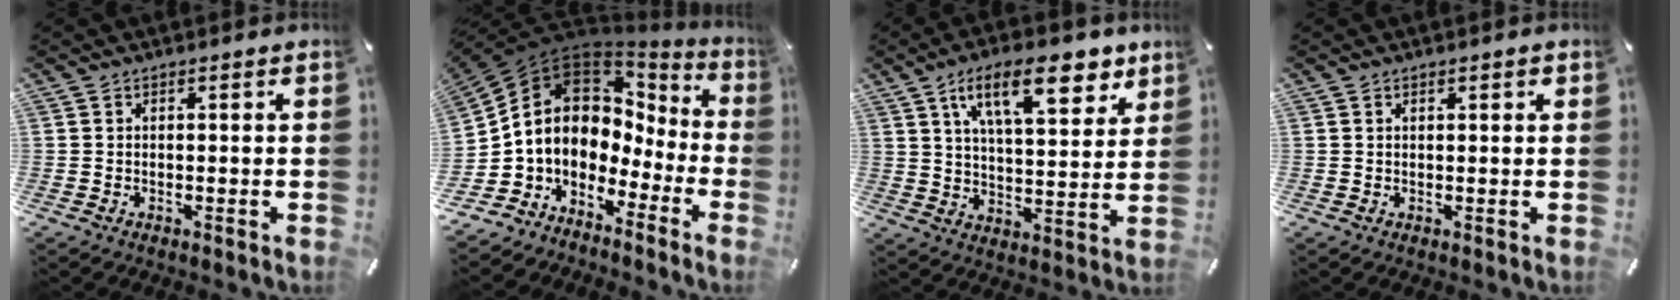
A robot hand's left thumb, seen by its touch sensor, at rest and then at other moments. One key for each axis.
{"total": 8.2, "fx": 1.0, "fy": 7.1, "fz": 3.9, "tx": -0.091, "ty": -0.036, "tz": 0.011}
{"total": 16.8, "fx": 9.4, "fy": 7.2, "fz": 11.9, "tx": -0.178, "ty": -0.029, "tz": 0.153}
{"total": 1.0, "fx": 0.7, "fy": 0.3, "fz": 0.7, "tx": -0.014, "ty": 0.002, "tz": 0.012}